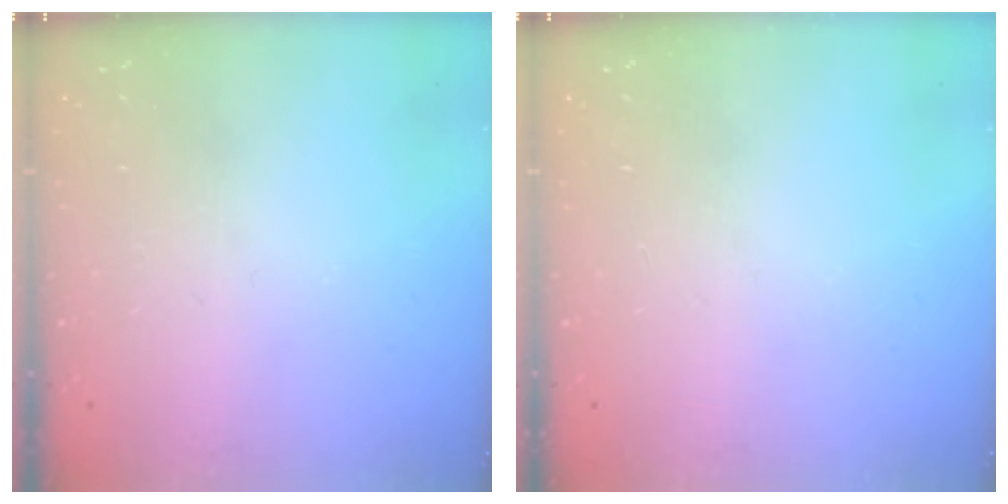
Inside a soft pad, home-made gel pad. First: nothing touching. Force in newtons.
{"total": 0.0}